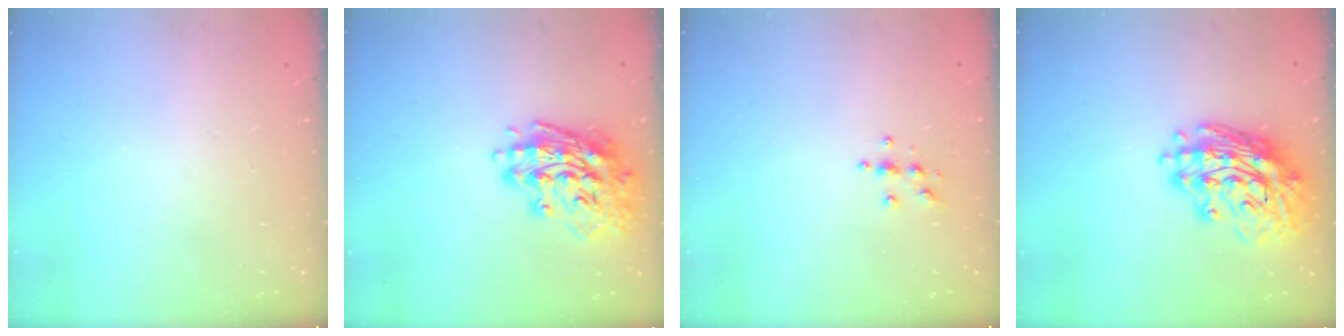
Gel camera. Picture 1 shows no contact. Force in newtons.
{"total": 16.2, "press": 16.0, "slide": 2.6}
{"total": 3.6, "press": 3.6, "slide": 0.4}
{"total": 18.1, "press": 17.6, "slide": 4.0}